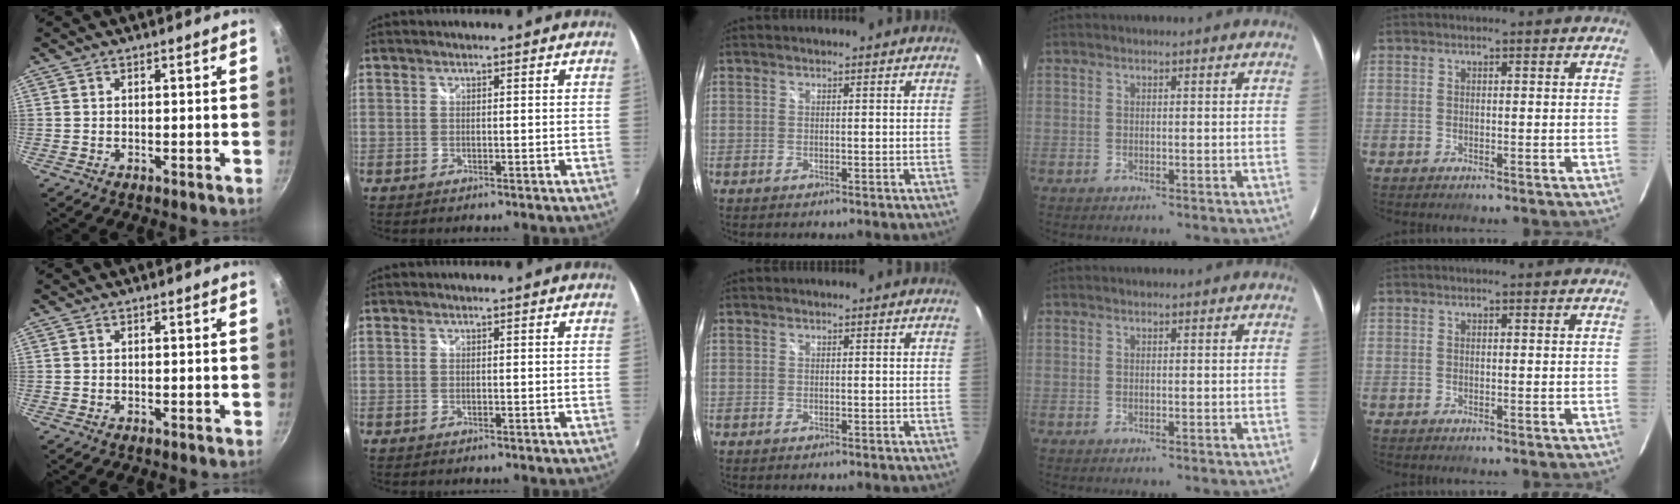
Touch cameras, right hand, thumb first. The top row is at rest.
{}